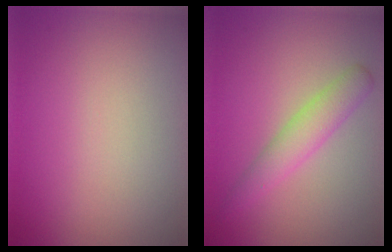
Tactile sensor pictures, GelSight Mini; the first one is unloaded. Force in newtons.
{"total": 2.8, "press": 2.7, "slide": 0.1}